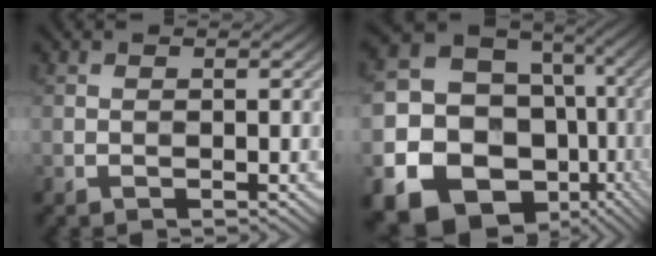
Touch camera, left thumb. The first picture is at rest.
{"total": 21.7, "force": [-6.5, 18.4, 9.5], "torque": [-0.222, -0.051, -0.098]}